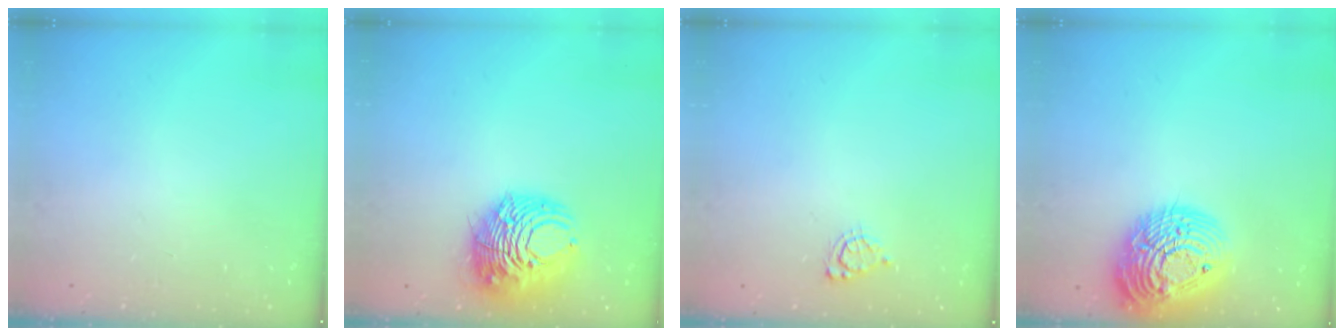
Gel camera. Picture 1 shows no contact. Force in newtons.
{"total": 12.3, "press": 12.2, "slide": 1.7}
{"total": 4.5, "press": 4.5, "slide": 0.4}
{"total": 21.9, "press": 21.8, "slide": 1.9}